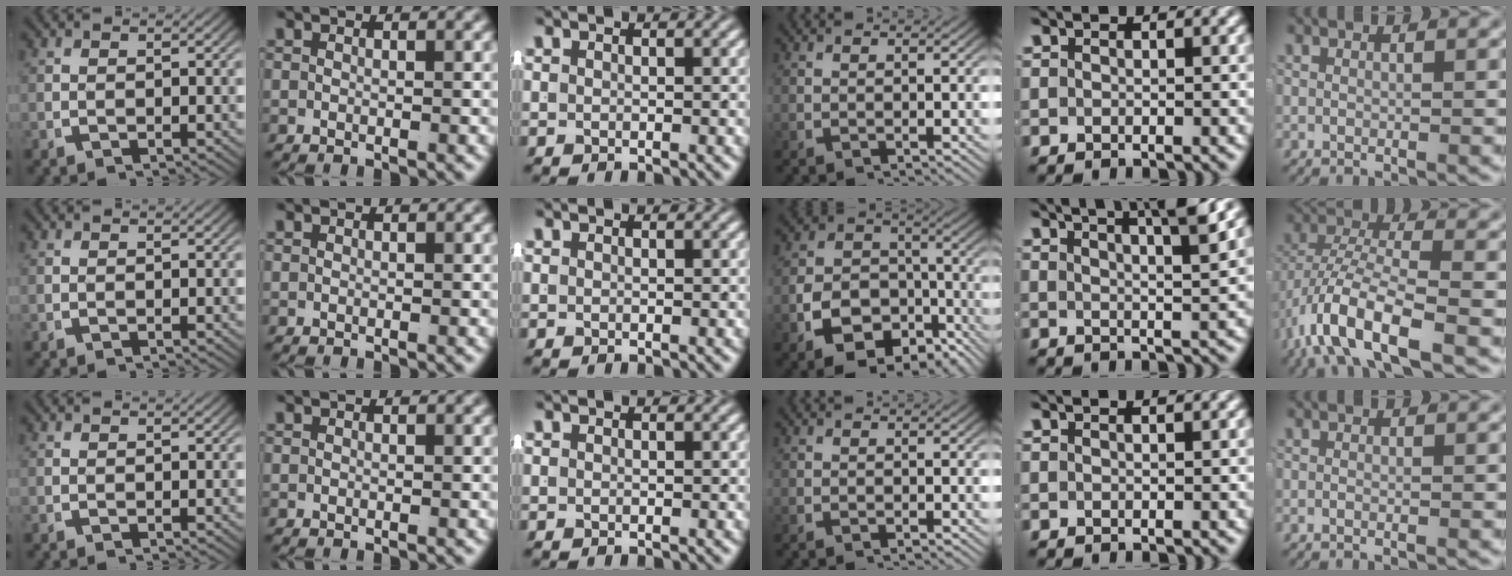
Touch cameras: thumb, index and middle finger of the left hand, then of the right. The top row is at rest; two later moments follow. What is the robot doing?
{"motion": "lift_and_place", "object": "jacket"}